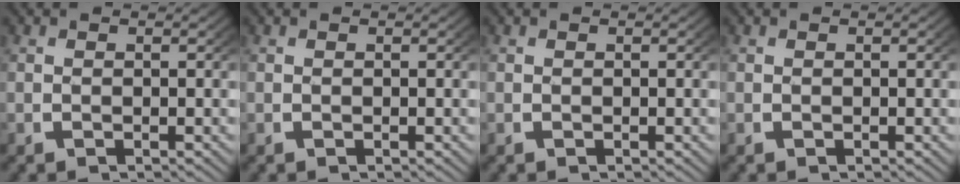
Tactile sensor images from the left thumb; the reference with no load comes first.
{"total": 0.0}
{"total": 0.0}
{"total": 0.0}